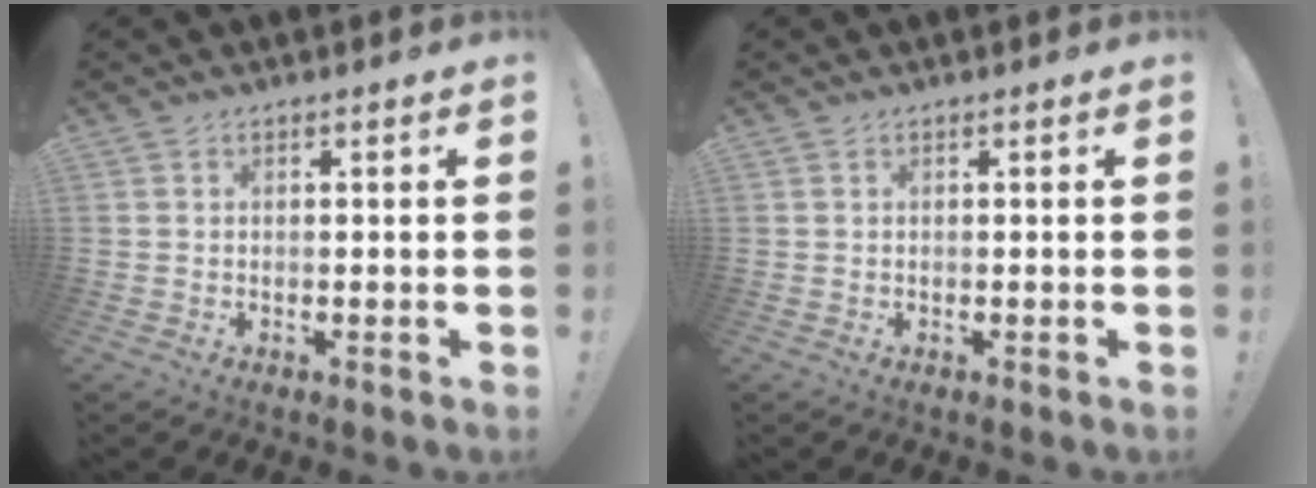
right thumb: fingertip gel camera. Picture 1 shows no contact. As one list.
[{"total": 0.0}]